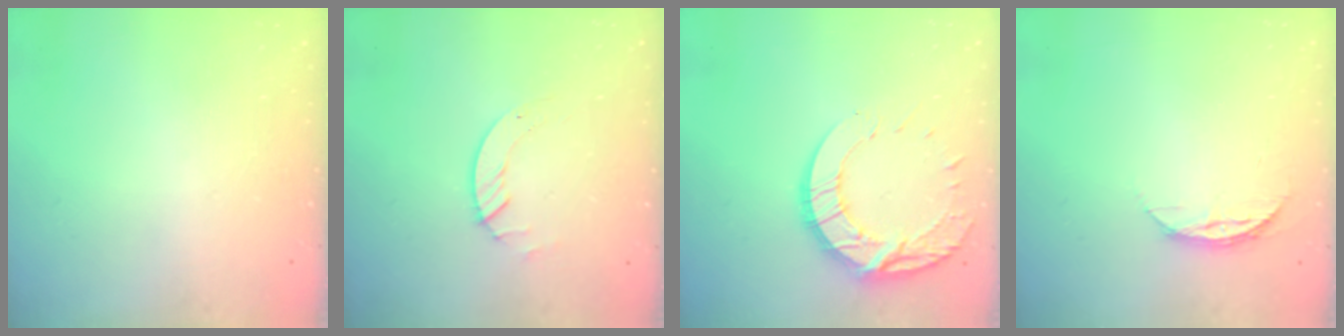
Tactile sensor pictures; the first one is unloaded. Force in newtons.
{"total": 2.0, "press": 2.0, "slide": 0.2}
{"total": 13.6, "press": 13.5, "slide": 1.1}
{"total": 7.3, "press": 7.3, "slide": 0.6}